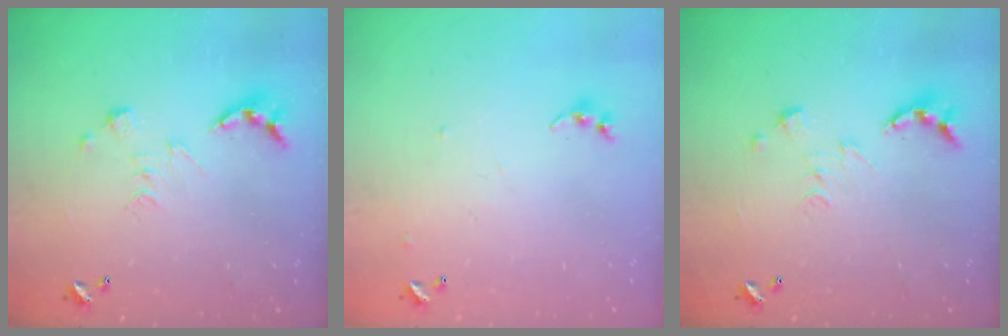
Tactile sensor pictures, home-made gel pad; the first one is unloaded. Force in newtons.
{"total": 5.1, "press": 5.0, "slide": 0.5}
{"total": 0.0}